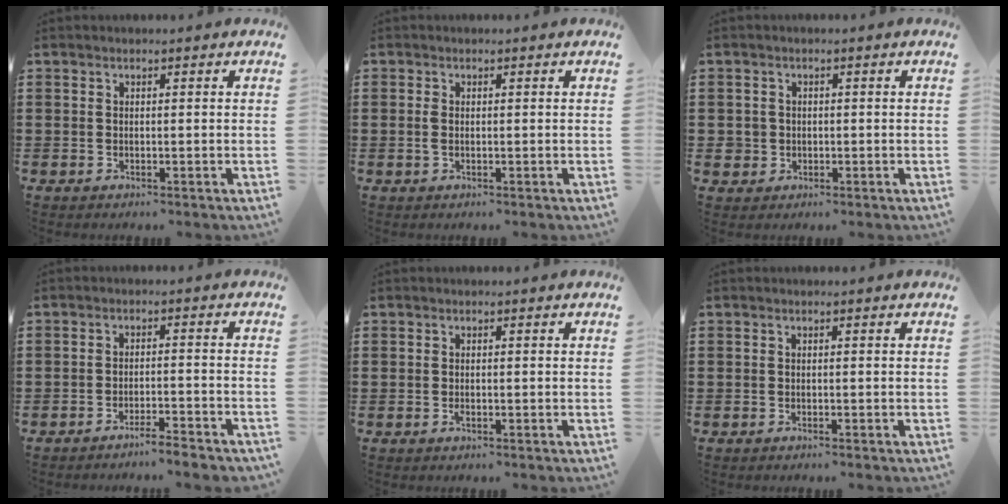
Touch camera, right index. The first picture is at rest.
{"total": 1.3, "force": [-0.1, 0.6, 1.2], "torque": [-0.031, -0.001, -0.005]}
{"total": 2.0, "force": [-0.4, 2.0, 0.2], "torque": [-0.010, 0.006, -0.011]}
{"total": 3.3, "force": [-3.1, -0.3, 1.0], "torque": [-0.018, -0.002, -0.064]}
{"total": 0.6, "force": [-0.3, 0.2, 0.4], "torque": [-0.010, -0.003, -0.005]}
{"total": 0.5, "force": [-0.5, 0.0, 0.1], "torque": [-0.003, -0.002, -0.010]}